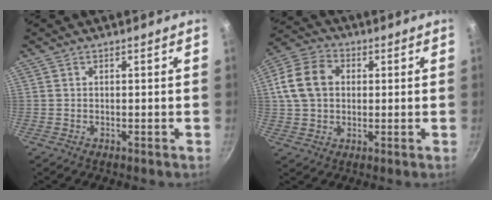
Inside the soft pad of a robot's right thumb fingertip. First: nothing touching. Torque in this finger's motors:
{"motor_torque": [-0.08, 0.99, 0.41, -0.23, 0.29]}